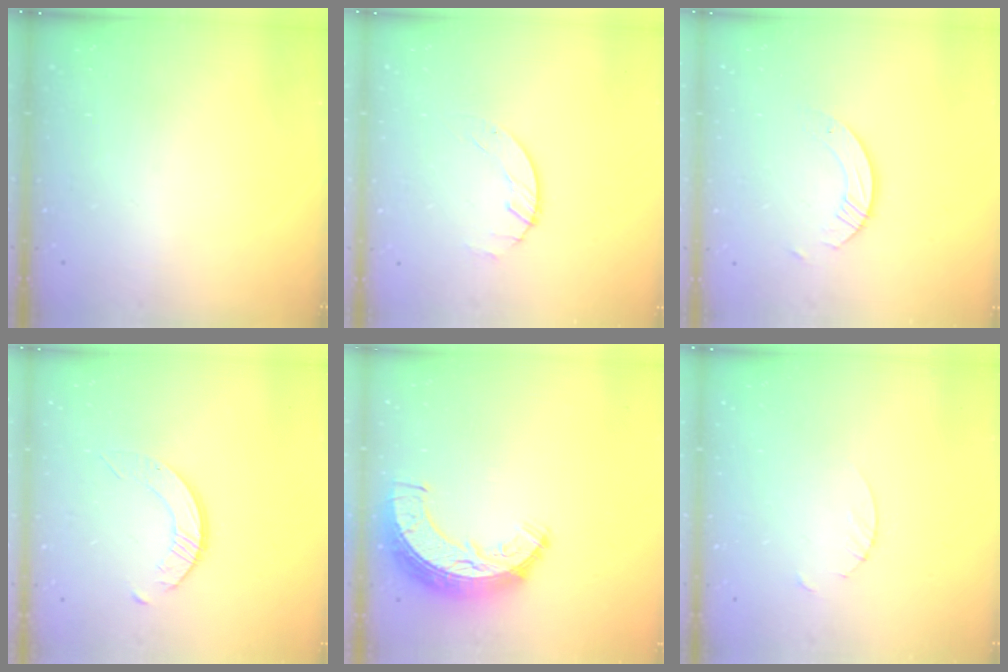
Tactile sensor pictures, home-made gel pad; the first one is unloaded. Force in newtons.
{"total": 0.6, "press": 0.6, "slide": 0.2}
{"total": 3.4, "press": 3.3, "slide": 0.3}
{"total": 4.5, "press": 4.5, "slide": 0.3}
{"total": 11.7, "press": 11.7, "slide": 0.9}
{"total": 1.8, "press": 1.8, "slide": 0.2}